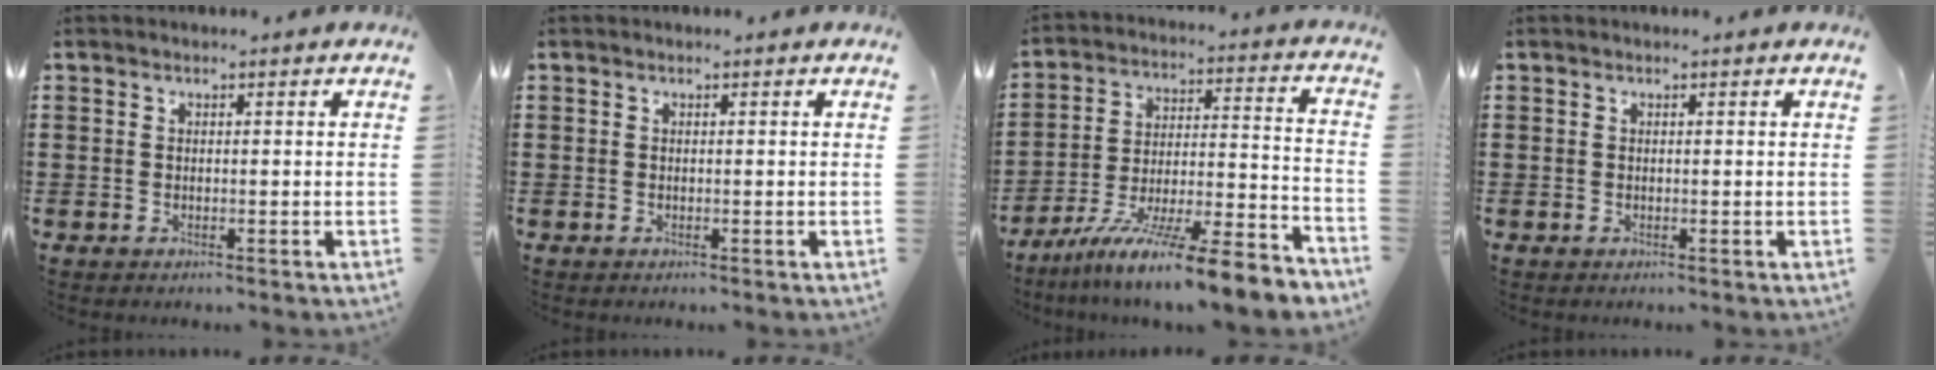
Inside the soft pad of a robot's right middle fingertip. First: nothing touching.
{"total": 0.0}
{"total": 11.5, "force": [-9.6, -0.7, 6.4], "torque": [-0.101, 0.006, -0.181]}
{"total": 0.0}